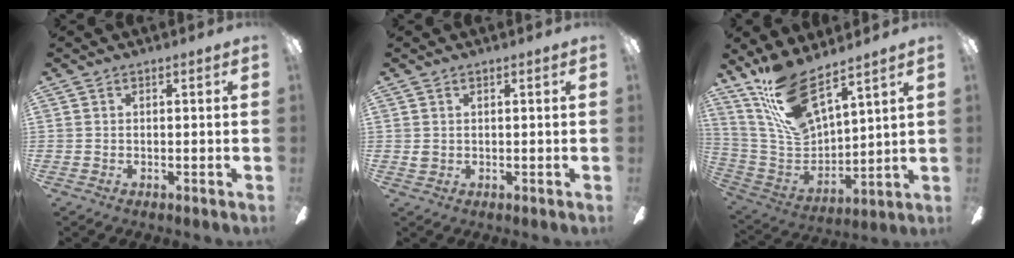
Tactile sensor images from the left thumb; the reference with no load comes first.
{"total": 1.3, "force": [0.6, 0.9, 0.7], "torque": [-0.015, 0.004, 0.010]}
{"total": 17.4, "force": [12.8, 6.0, 10.1], "torque": [-0.226, -0.081, 0.233]}